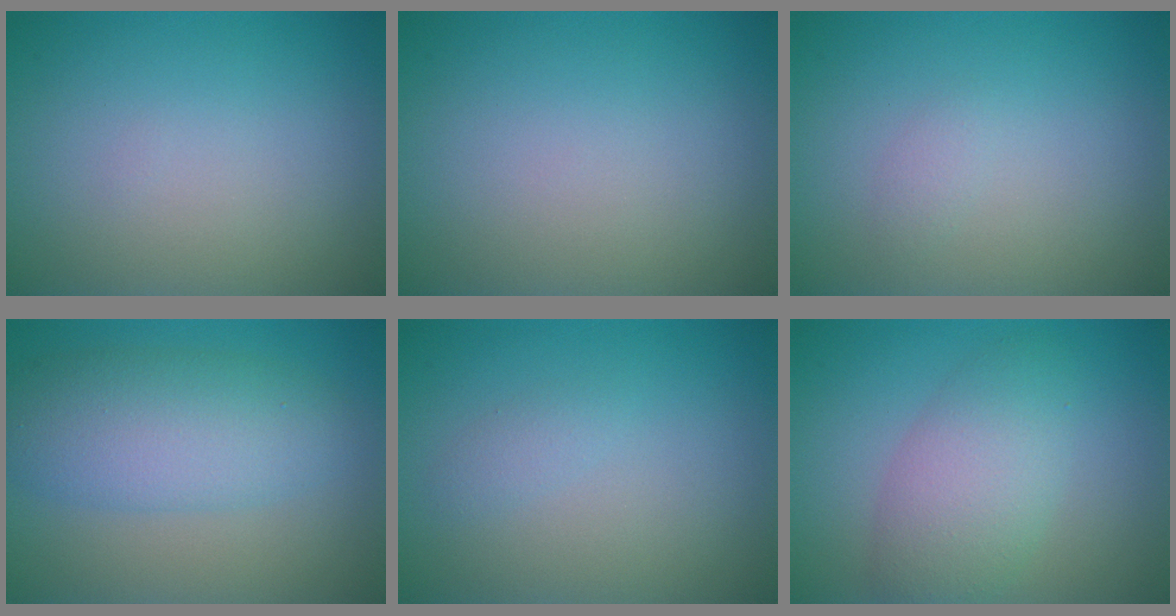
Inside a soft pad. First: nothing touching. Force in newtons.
{"total": 0.0}
{"total": 0.7, "press": 0.7, "slide": 0.0}
{"total": 6.1, "press": 6.1, "slide": 0.2}
{"total": 0.8, "press": 0.8, "slide": 0.0}
{"total": 4.7, "press": 4.7, "slide": 0.1}